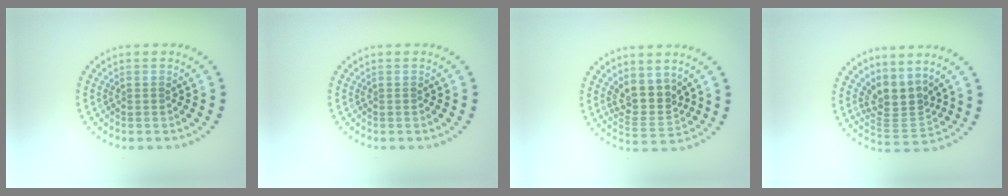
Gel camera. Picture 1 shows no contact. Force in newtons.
{"total": 0.0}
{"total": 3.4, "press": 2.8, "slide": 1.9}
{"total": 3.4, "press": 2.5, "slide": 2.3}